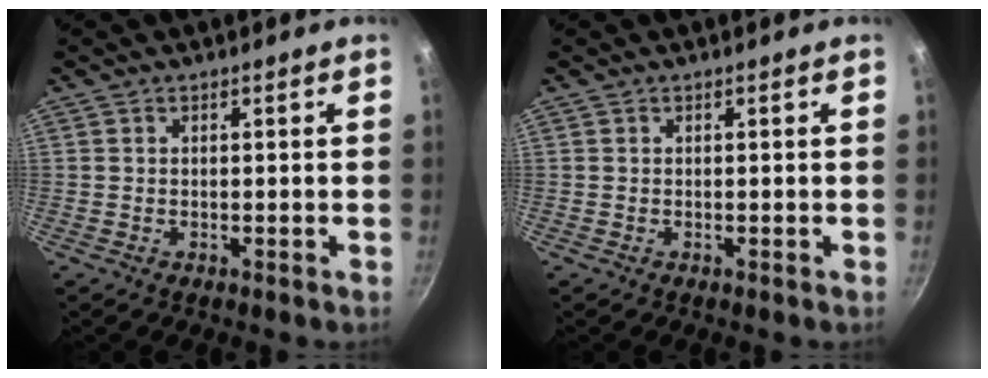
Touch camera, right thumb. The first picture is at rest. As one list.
[{"total": 0.0}]